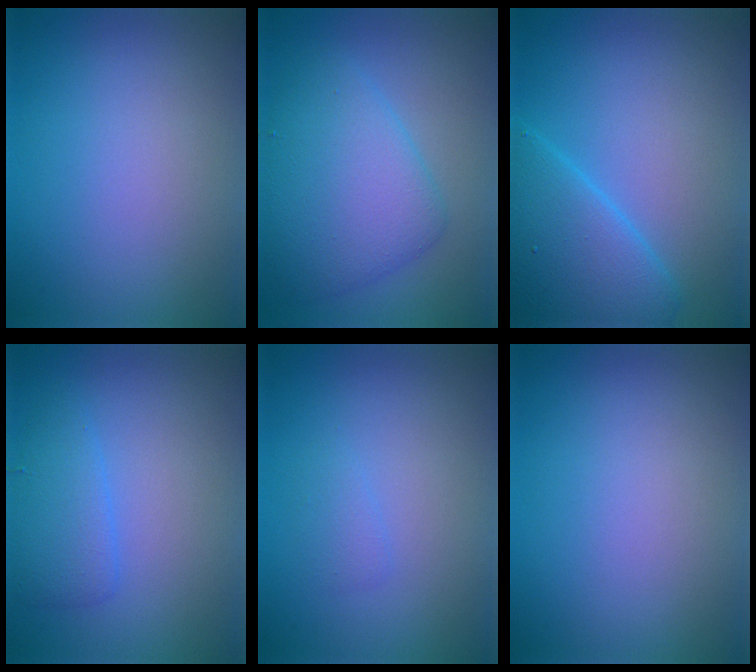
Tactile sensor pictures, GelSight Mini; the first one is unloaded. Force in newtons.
{"total": 6.3, "press": 6.3, "slide": 0.1}
{"total": 6.0, "press": 6.0, "slide": 0.3}
{"total": 2.6, "press": 2.6, "slide": 0.1}
{"total": 0.9, "press": 0.9, "slide": 0.1}
{"total": 0.0}